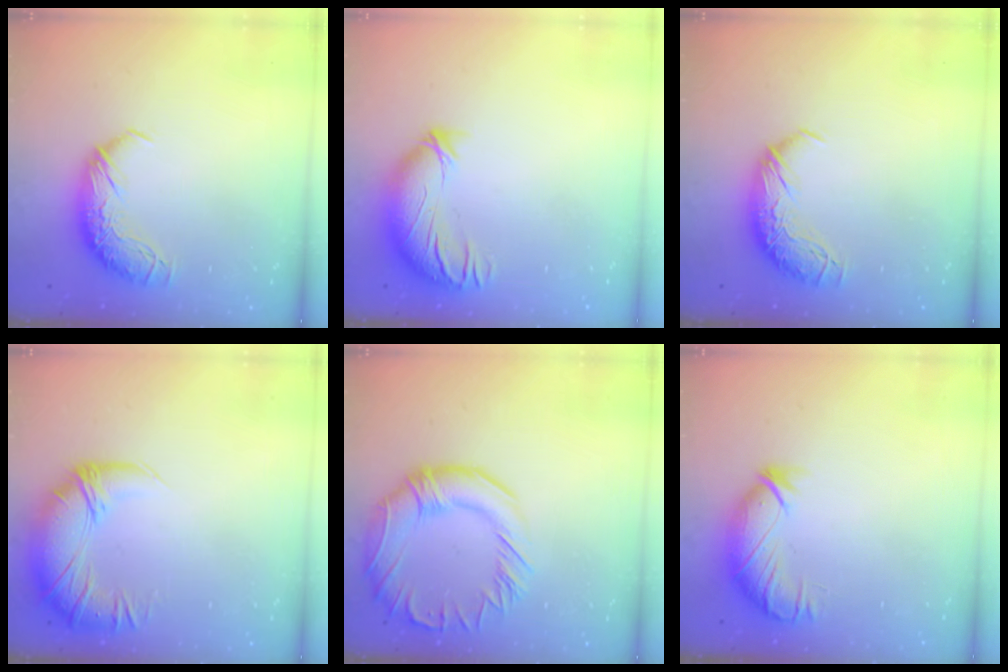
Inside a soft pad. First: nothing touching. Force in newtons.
{"total": 3.6, "press": 2.9, "slide": 2.1}
{"total": 0.0}
{"total": 2.7, "press": 0.8, "slide": 2.6}
{"total": 7.6, "press": 7.5, "slide": 1.1}
{"total": 3.7, "press": 3.2, "slide": 1.8}